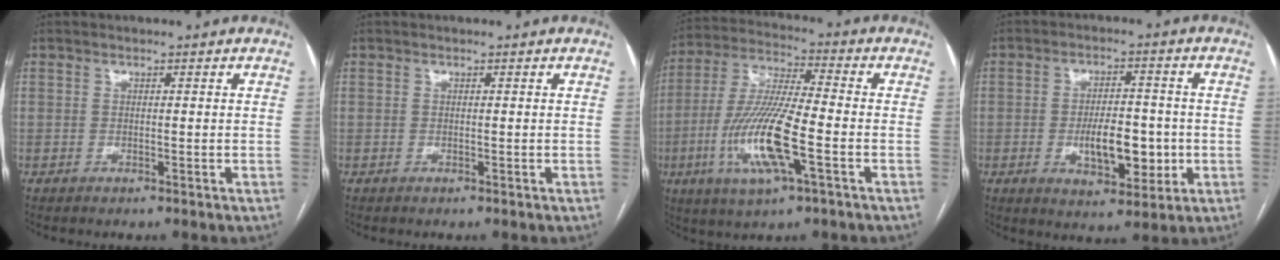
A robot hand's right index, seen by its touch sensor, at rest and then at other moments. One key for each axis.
{"total": 0.0}
{"total": 14.6, "fx": -4.4, "fy": 1.8, "fz": 13.8, "tx": -0.288, "ty": -0.012, "tz": -0.083}
{"total": 8.8, "fx": -1.7, "fy": 3.7, "fz": 7.8, "tx": -0.128, "ty": 0.003, "tz": -0.020}